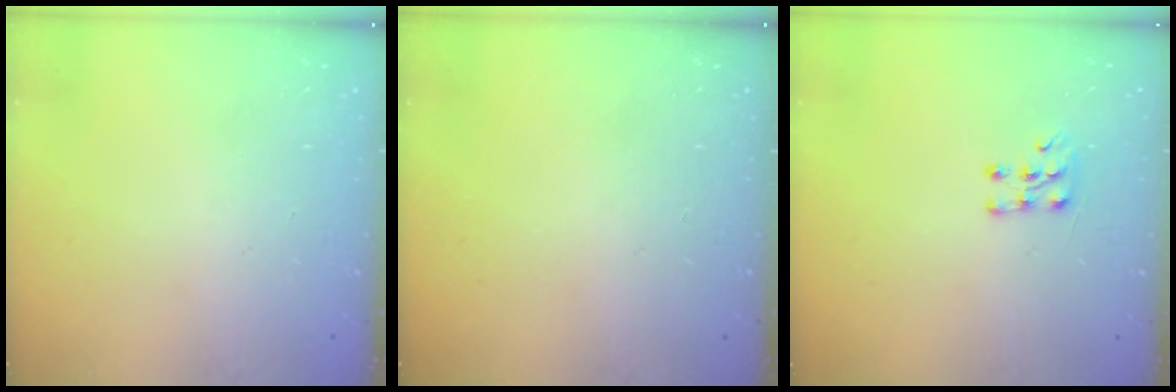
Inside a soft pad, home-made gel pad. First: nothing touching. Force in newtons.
{"total": 0.0}
{"total": 6.3, "press": 6.1, "slide": 1.6}